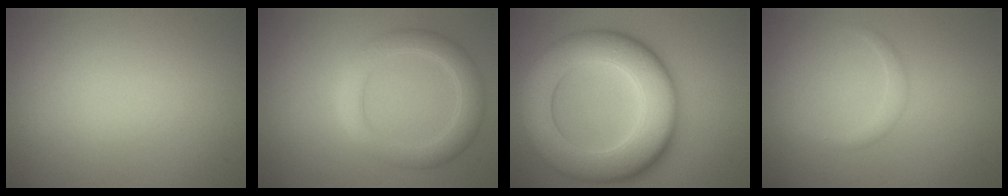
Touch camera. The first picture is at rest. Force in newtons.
{"total": 3.8, "press": 3.8, "slide": 0.1}
{"total": 11.3, "press": 11.3, "slide": 0.1}
{"total": 1.1, "press": 1.1, "slide": 0.1}